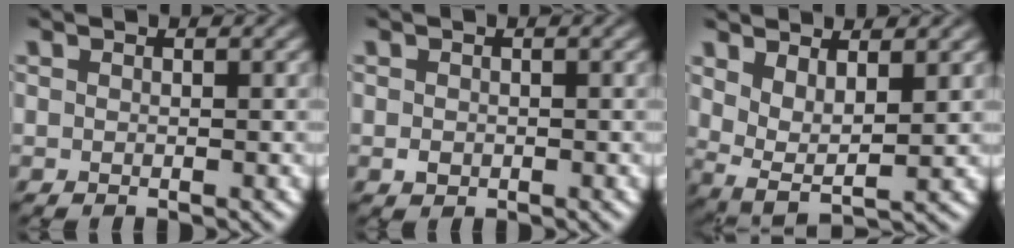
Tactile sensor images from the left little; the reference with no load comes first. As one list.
[{"total": 0.7, "force": [-0.2, 0.6, 0.3], "torque": [-0.005, -0.001, -0.004]}, {"total": 3.5, "force": [1.5, 1.3, 2.8], "torque": [-0.062, -0.009, 0.030]}]